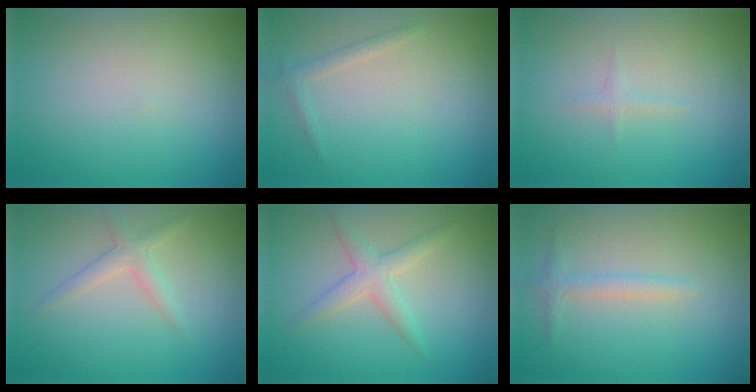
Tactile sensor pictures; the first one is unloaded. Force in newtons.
{"total": 1.0, "press": 1.0, "slide": 0.0}
{"total": 0.6, "press": 0.6, "slide": 0.1}
{"total": 1.7, "press": 1.7, "slide": 0.1}
{"total": 2.3, "press": 2.3, "slide": 0.1}
{"total": 1.4, "press": 1.4, "slide": 0.0}